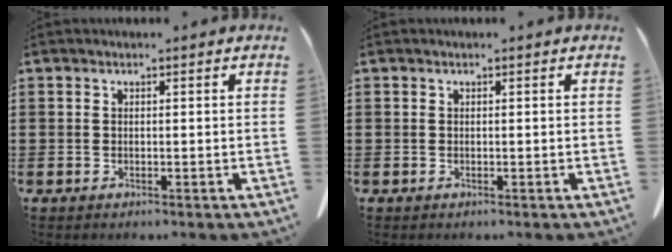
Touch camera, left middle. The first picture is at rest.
{"total": 0.0}